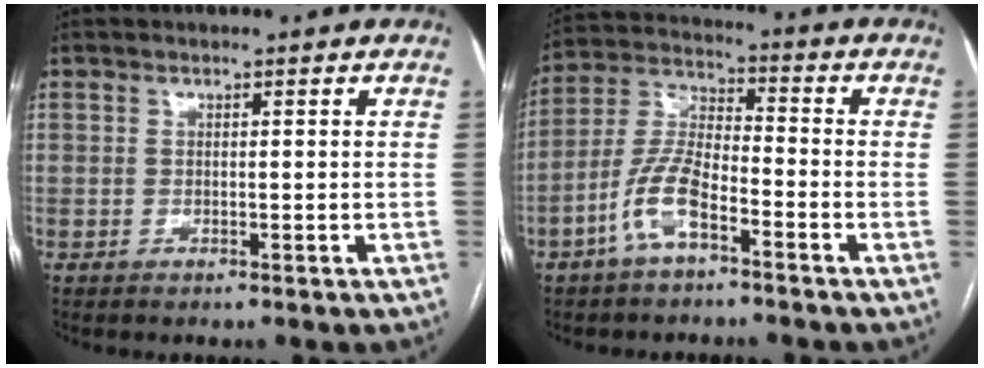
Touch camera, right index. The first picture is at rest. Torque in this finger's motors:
{"motor_torque": [0.35, -0.23, 0.41, 0.10]}